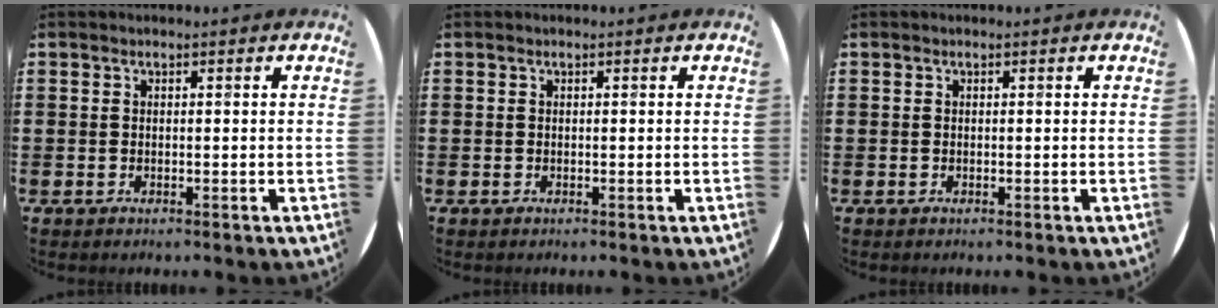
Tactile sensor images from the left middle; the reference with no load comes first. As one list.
[{"total": 0.0}, {"total": 0.0}]